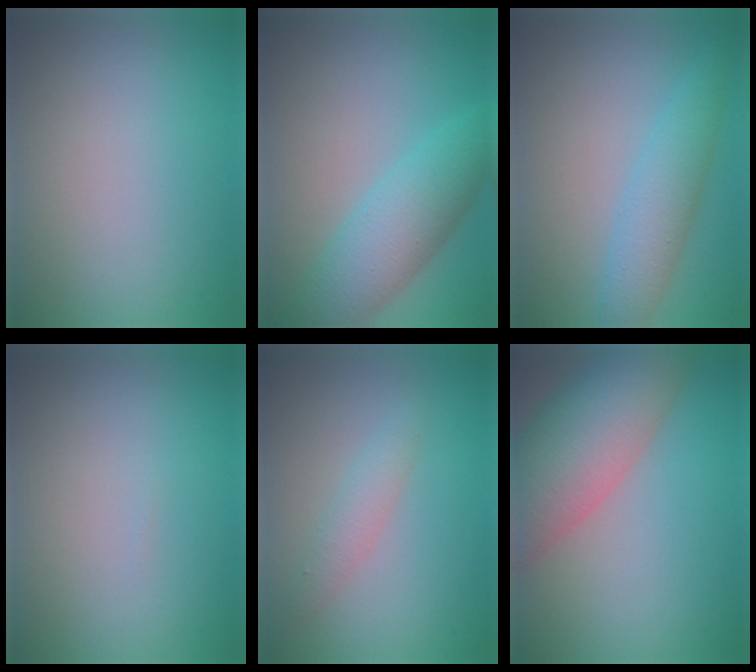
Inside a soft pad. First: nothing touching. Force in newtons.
{"total": 6.1, "press": 6.1, "slide": 0.2}
{"total": 3.6, "press": 3.6, "slide": 0.0}
{"total": 0.0}
{"total": 1.8, "press": 1.8, "slide": 0.1}
{"total": 10.0, "press": 9.9, "slide": 0.6}